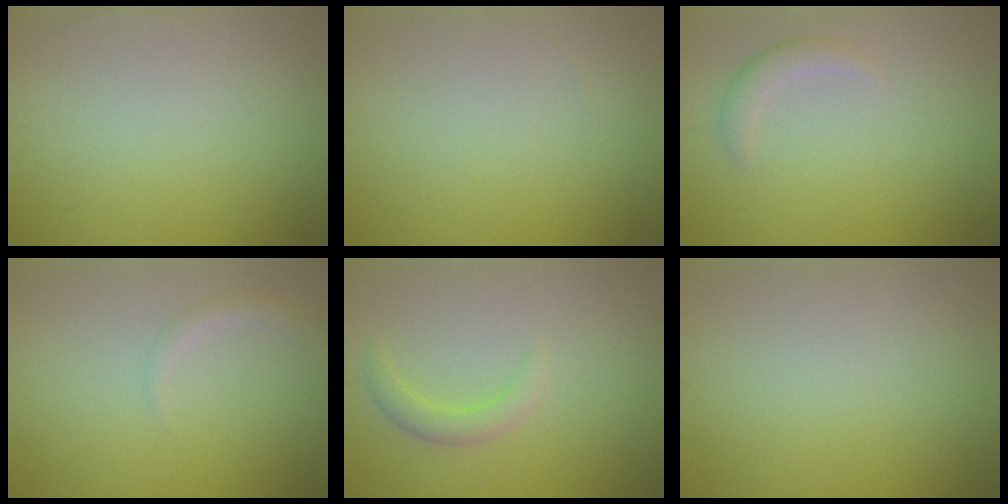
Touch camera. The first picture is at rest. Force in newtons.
{"total": 0.0}
{"total": 1.5, "press": 1.5, "slide": 0.1}
{"total": 1.2, "press": 1.2, "slide": 0.1}
{"total": 1.8, "press": 1.8, "slide": 0.2}
{"total": 0.0}